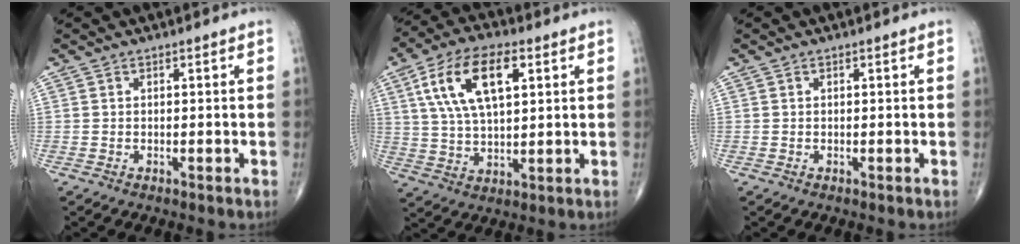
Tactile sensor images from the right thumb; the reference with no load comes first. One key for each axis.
{"total": 14.9, "fx": 5.1, "fy": 7.0, "fz": 12.1, "tx": -0.221, "ty": 0.001, "tz": 0.094}
{"total": 0.0}